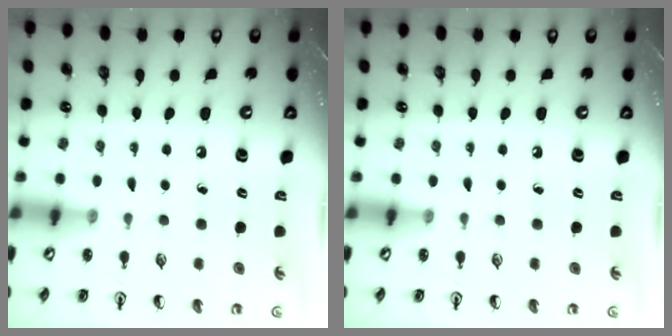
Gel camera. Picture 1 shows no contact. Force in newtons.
{"total": 0.0}